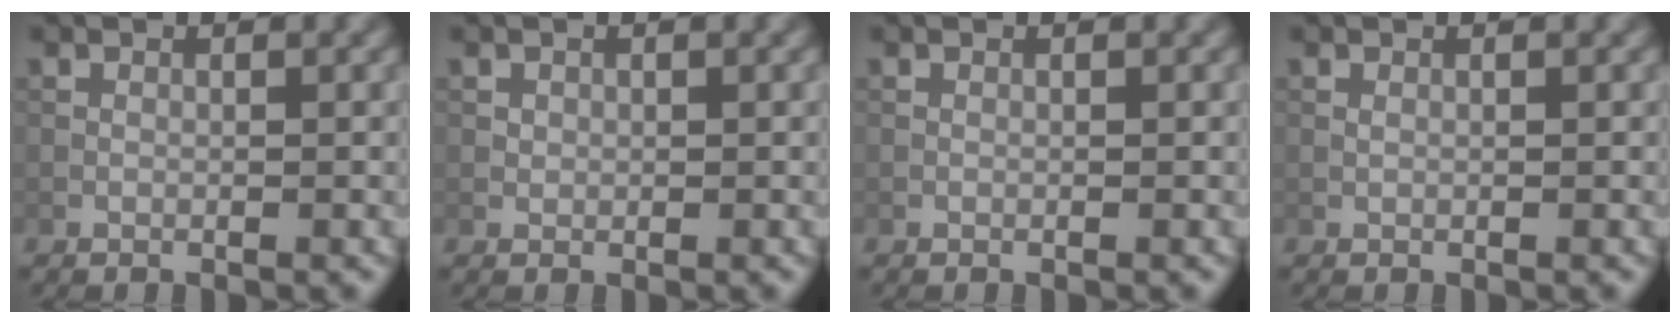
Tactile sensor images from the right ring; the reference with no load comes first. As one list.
[{"total": 0.6, "force": [0.2, 0.5, 0.1], "torque": [0.002, -0.002, 0.004]}, {"total": 0.0}, {"total": 0.0}]